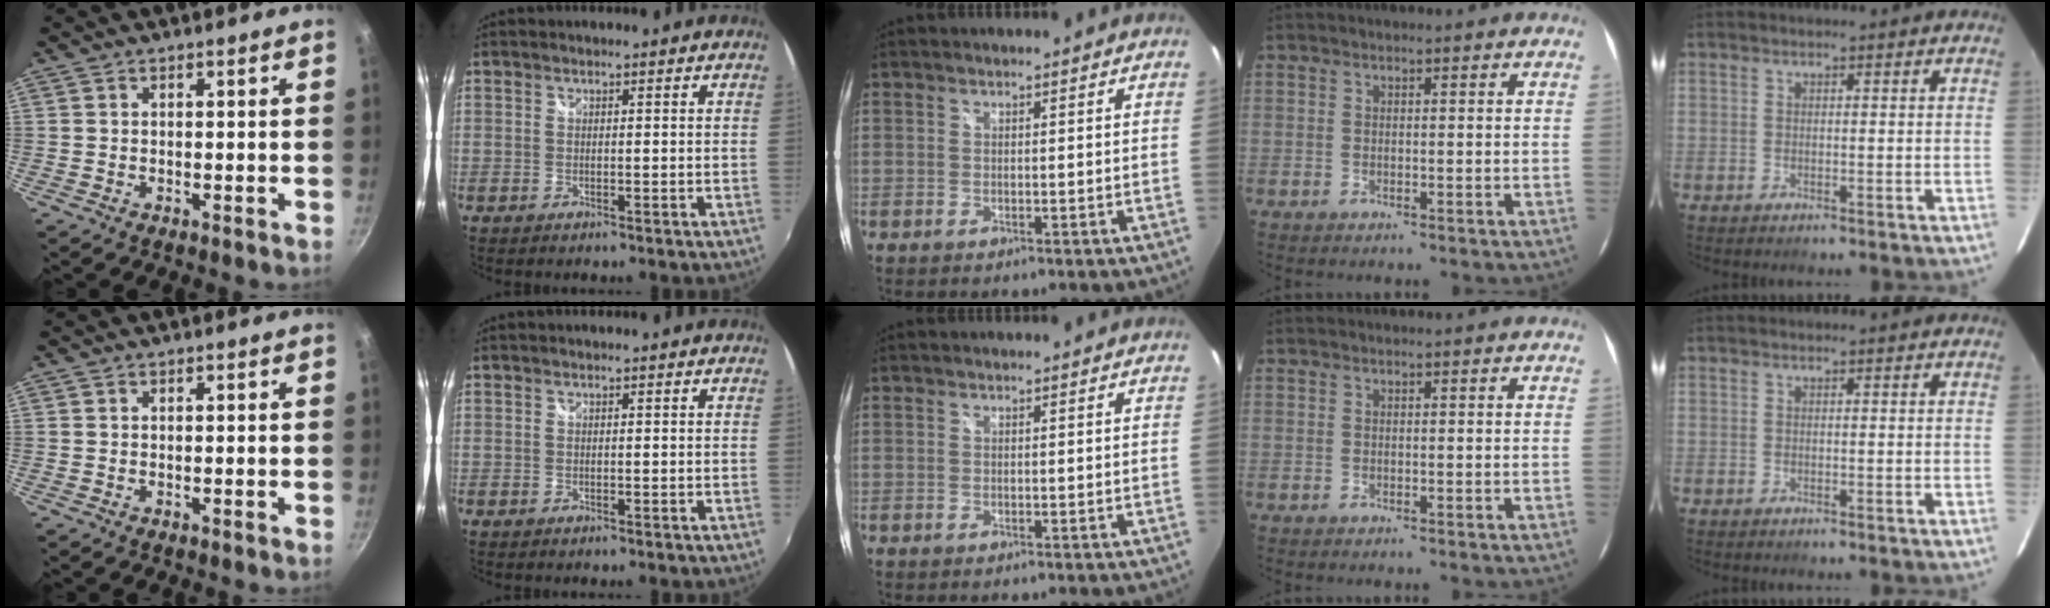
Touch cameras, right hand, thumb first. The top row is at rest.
{}